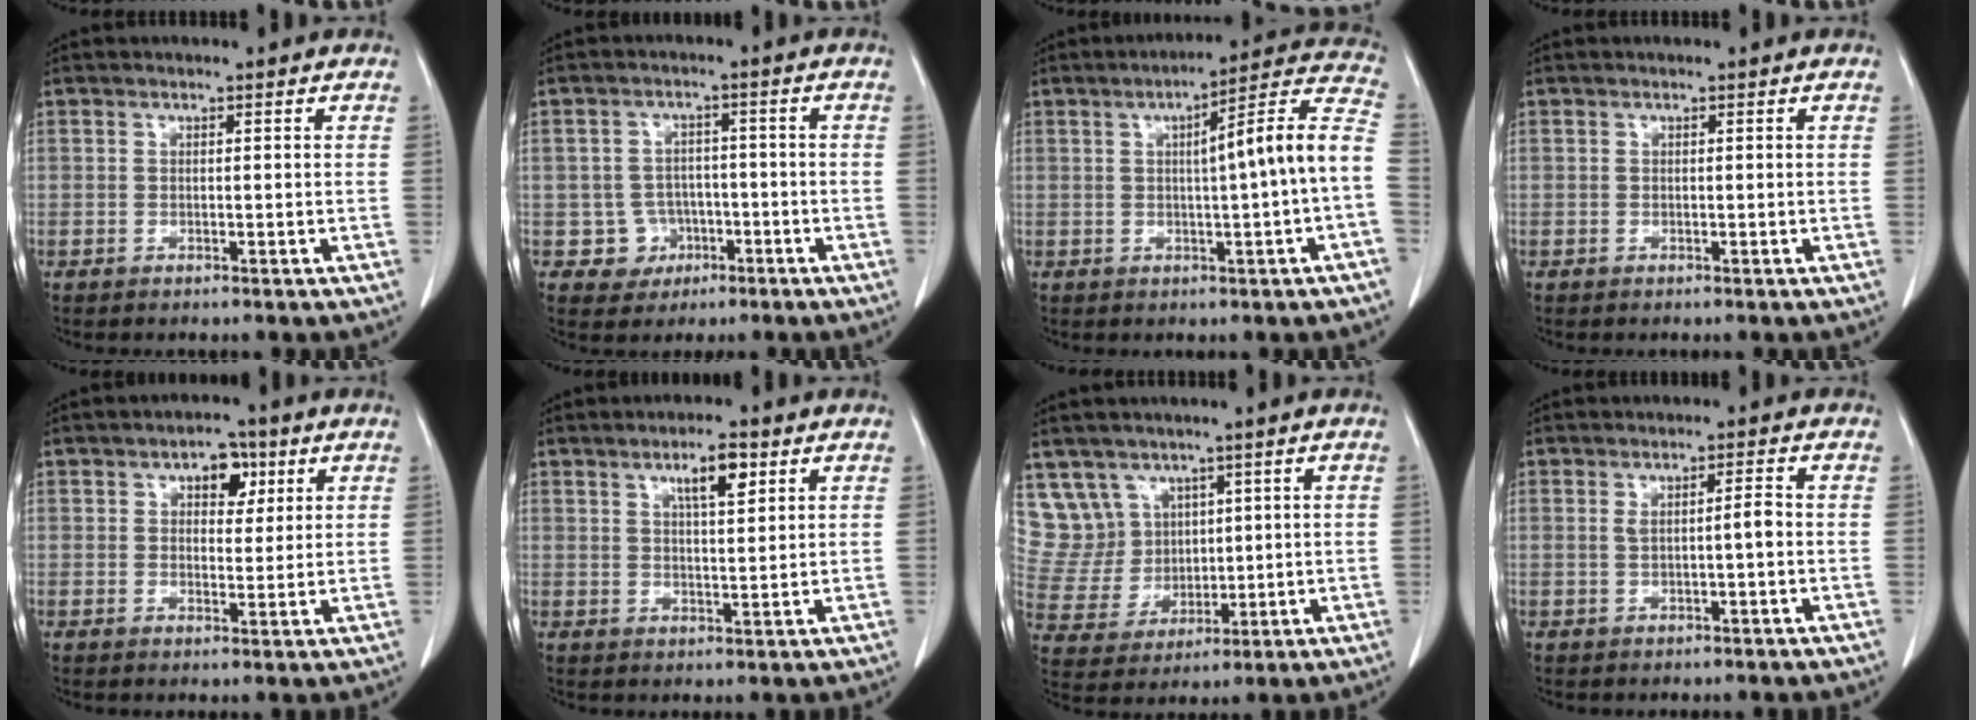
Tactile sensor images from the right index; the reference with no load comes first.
{"total": 4.6, "force": [-1.6, 4.3, 0.1], "torque": [0.004, 0.014, -0.017]}
{"total": 12.4, "force": [-0.2, -0.2, 12.4], "torque": [-0.172, 0.028, -0.006]}
{"total": 0.0}
{"total": 4.8, "force": [2.2, 2.8, 3.2], "torque": [-0.045, 0.011, 0.030]}
{"total": 5.1, "force": [2.7, 1.1, 4.2], "torque": [-0.075, -0.001, 0.045]}
{"total": 8.5, "force": [5.0, 6.9, 0.4], "torque": [-0.022, 0.030, 0.116]}
{"total": 2.4, "force": [-0.1, 0.2, 2.3], "torque": [-0.042, 0.004, 0.002]}